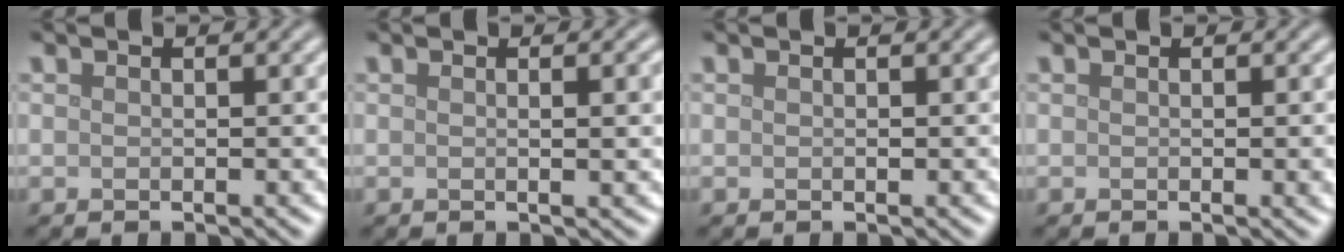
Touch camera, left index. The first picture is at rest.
{"total": 2.5, "force": [0.2, 0.7, 2.4], "torque": [-0.026, 0.003, 0.000]}
{"total": 0.0}
{"total": 1.4, "force": [0.0, 0.3, 1.3], "torque": [-0.013, 0.000, -0.001]}